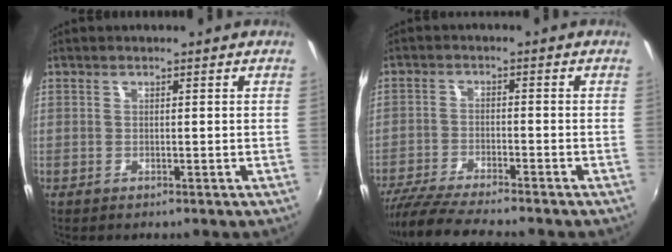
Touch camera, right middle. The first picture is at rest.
{"total": 10.7, "force": [-9.6, 0.3, 4.8], "torque": [-0.115, -0.024, -0.167]}